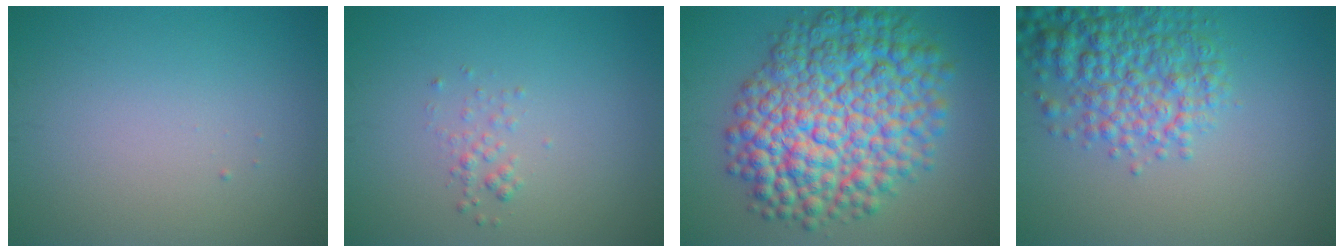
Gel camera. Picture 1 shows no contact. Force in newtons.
{"total": 1.0, "press": 1.0, "slide": 0.1}
{"total": 13.0, "press": 13.0, "slide": 0.3}
{"total": 6.2, "press": 6.2, "slide": 0.2}